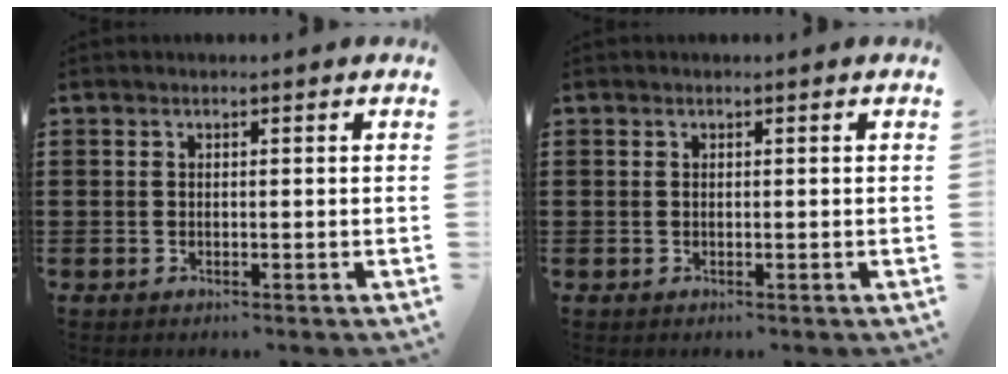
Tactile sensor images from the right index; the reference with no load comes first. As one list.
[{"total": 0.0}]